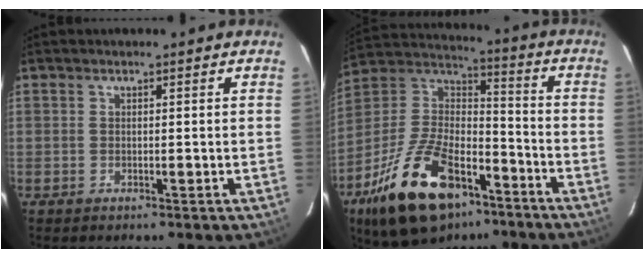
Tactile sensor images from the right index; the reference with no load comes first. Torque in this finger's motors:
{"motor_torque": [1.26, -0.88, 1.05, 0.21]}